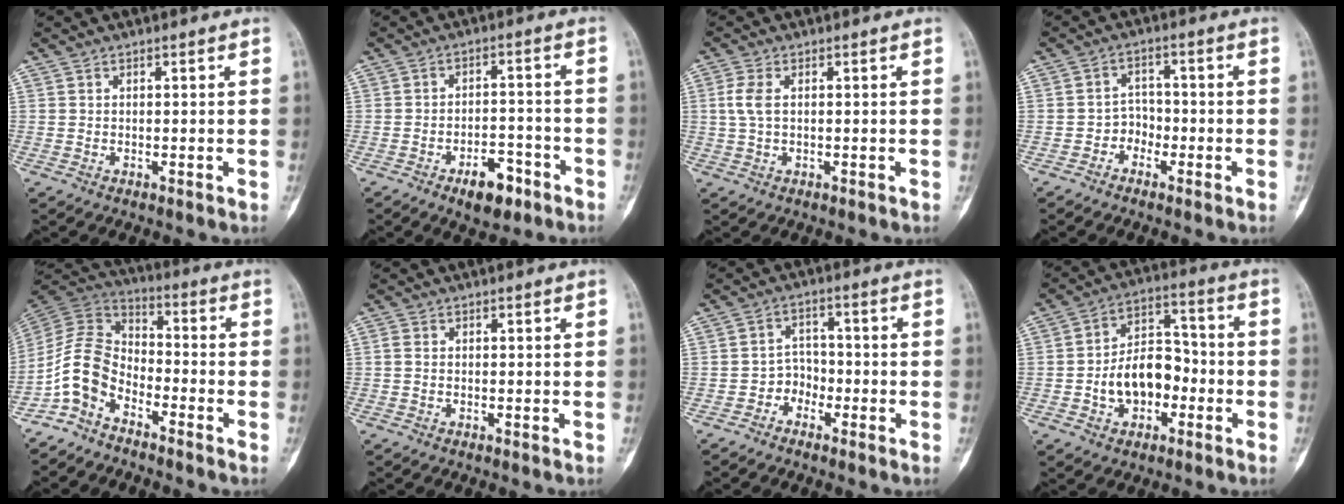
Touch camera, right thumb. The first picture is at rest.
{"total": 7.3, "force": [-4.3, 3.6, 4.7], "torque": [-0.054, 0.028, -0.062]}
{"total": 3.5, "force": [0.5, 1.7, 3.0], "torque": [-0.085, 0.006, 0.009]}
{"total": 3.3, "force": [-1.9, 2.6, 0.8], "torque": [0.016, 0.020, -0.044]}
{"total": 10.1, "force": [-5.9, 6.2, 5.5], "torque": [-0.103, 0.066, -0.132]}
{"total": 1.0, "force": [0.0, 0.6, 0.7], "torque": [-0.016, 0.000, -0.002]}
{"total": 3.6, "force": [-2.2, 2.8, 0.7], "torque": [0.017, 0.023, -0.050]}
{"total": 12.0, "force": [-3.1, 8.2, 8.2], "torque": [-0.102, 0.047, -0.054]}